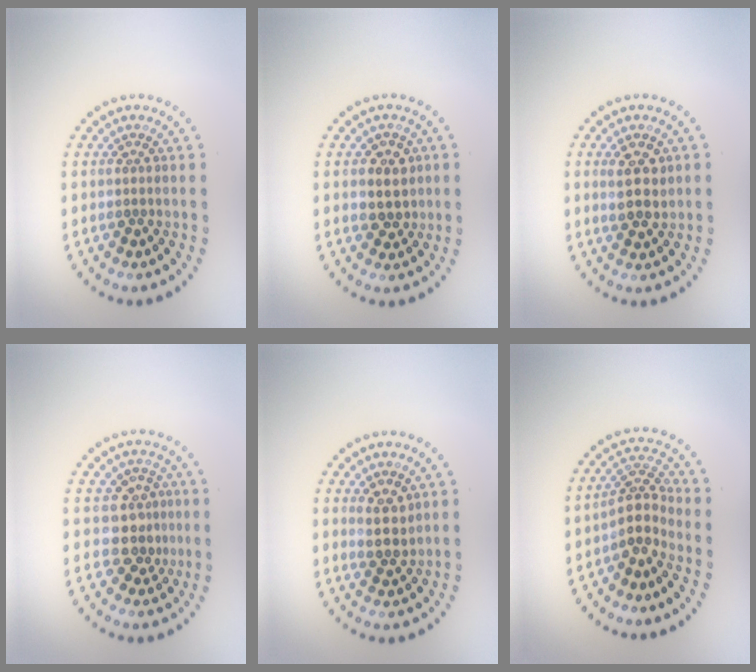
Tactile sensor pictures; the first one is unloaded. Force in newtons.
{"total": 2.8, "press": 2.7, "slide": 0.9}
{"total": 2.8, "press": 2.7, "slide": 0.8}
{"total": 3.3, "press": 2.9, "slide": 1.6}
{"total": 2.3, "press": 2.0, "slide": 1.0}
{"total": 3.2, "press": 2.5, "slide": 2.0}